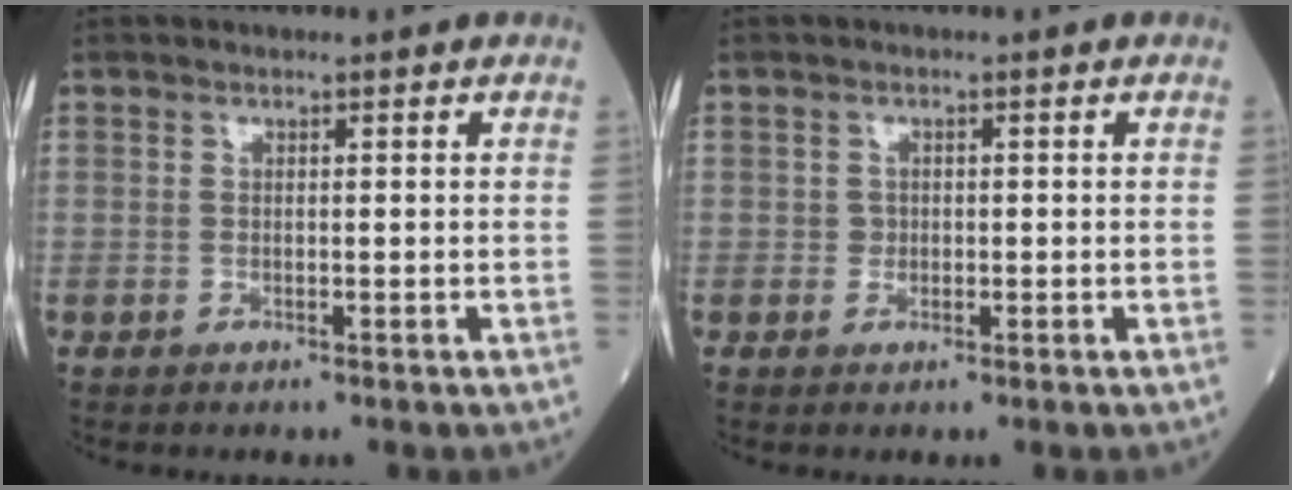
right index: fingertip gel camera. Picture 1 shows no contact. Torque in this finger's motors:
{"motor_torque": [-0.04, 0.10, -0.06, -0.01]}